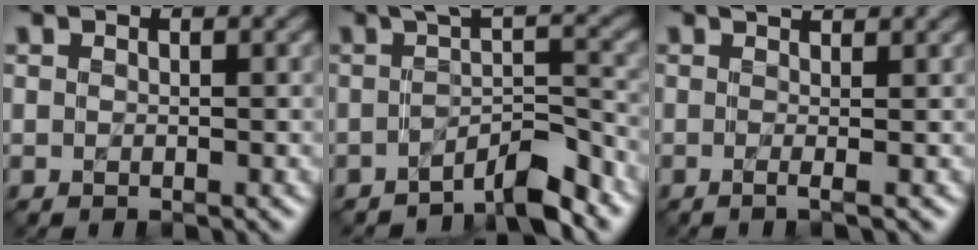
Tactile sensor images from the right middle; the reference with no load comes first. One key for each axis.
{"total": 4.7, "fx": -2.8, "fy": 0.9, "fz": 3.6, "tx": -0.044, "ty": 0.012, "tz": -0.051}
{"total": 3.4, "fx": 1.0, "fy": 1.1, "fz": 3.1, "tx": -0.032, "ty": 0.006, "tz": -0.022}